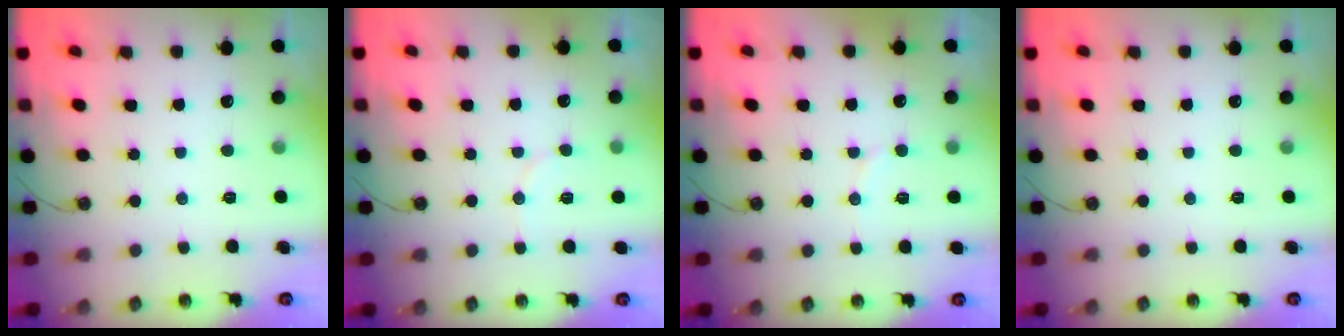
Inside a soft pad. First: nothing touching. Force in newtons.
{"total": 7.1, "press": 7.0, "slide": 1.2}
{"total": 5.5, "press": 5.4, "slide": 1.1}
{"total": 0.0}